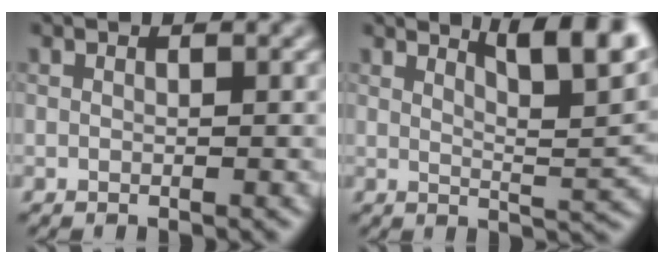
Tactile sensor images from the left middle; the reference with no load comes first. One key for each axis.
{"total": 7.3, "fx": 4.7, "fy": 1.7, "fz": 5.4, "tx": -0.059, "ty": 0.008, "tz": 0.064}